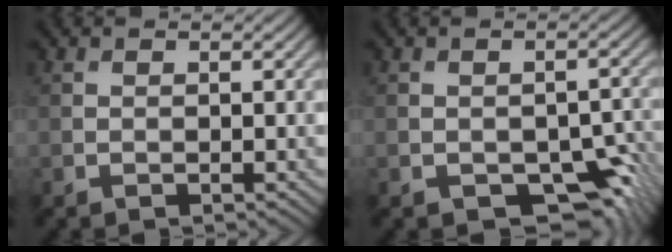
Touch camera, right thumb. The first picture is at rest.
{"total": 7.2, "force": [-3.5, 4.3, 4.6], "torque": [-0.065, -0.017, -0.042]}